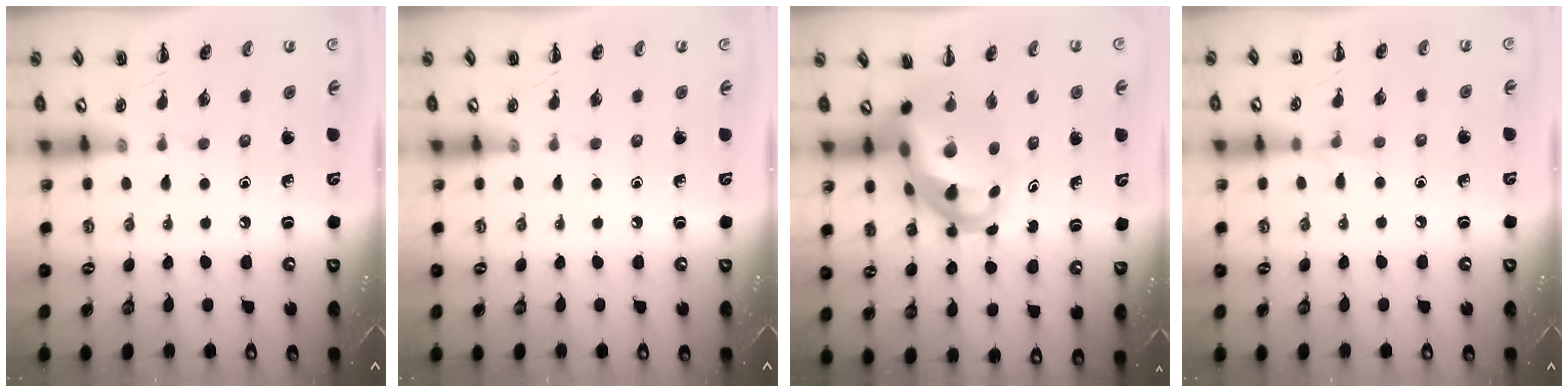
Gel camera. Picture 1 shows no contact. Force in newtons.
{"total": 0.0}
{"total": 10.7, "press": 10.4, "slide": 2.5}
{"total": 4.8, "press": 4.5, "slide": 1.6}